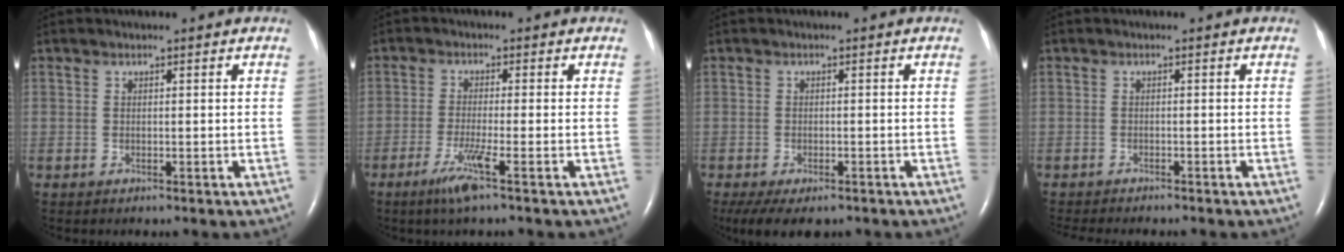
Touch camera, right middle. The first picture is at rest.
{"total": 4.6, "force": [-2.6, -0.7, 3.8], "torque": [-0.082, -0.014, -0.055]}
{"total": 7.6, "force": [-5.3, 3.3, 4.4], "torque": [-0.073, -0.011, -0.081]}
{"total": 6.8, "force": [-6.1, 1.2, 2.9], "torque": [-0.038, -0.008, -0.085]}